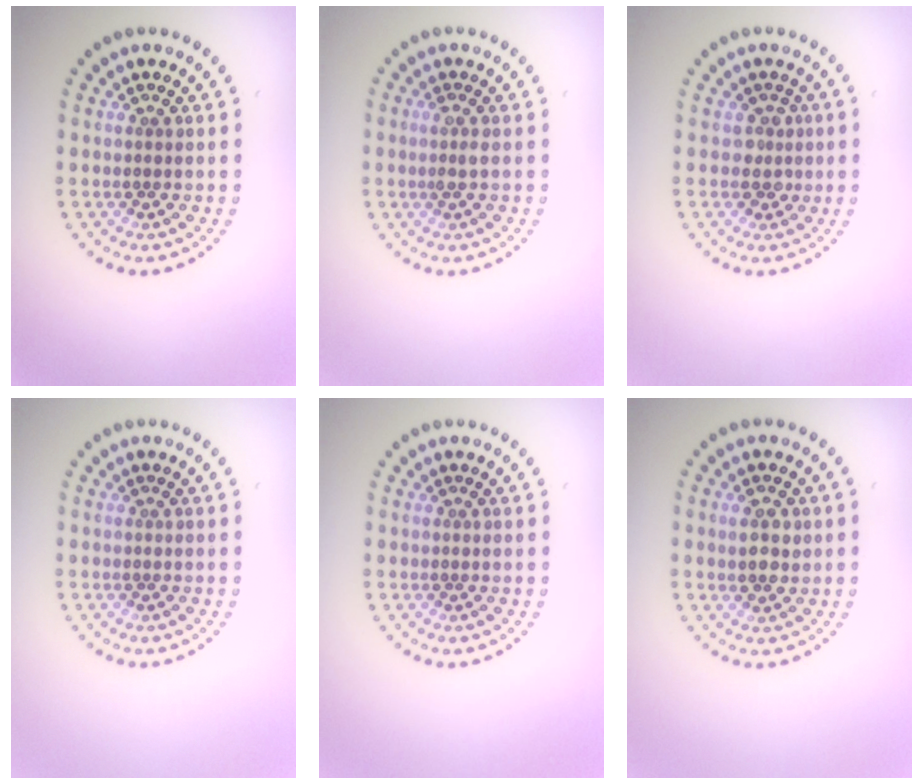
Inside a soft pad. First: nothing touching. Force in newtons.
{"total": 1.2, "press": 0.9, "slide": 0.7}
{"total": 1.5, "press": 1.2, "slide": 0.9}
{"total": 0.0}
{"total": 0.0}
{"total": 2.2, "press": 2.2, "slide": 0.3}